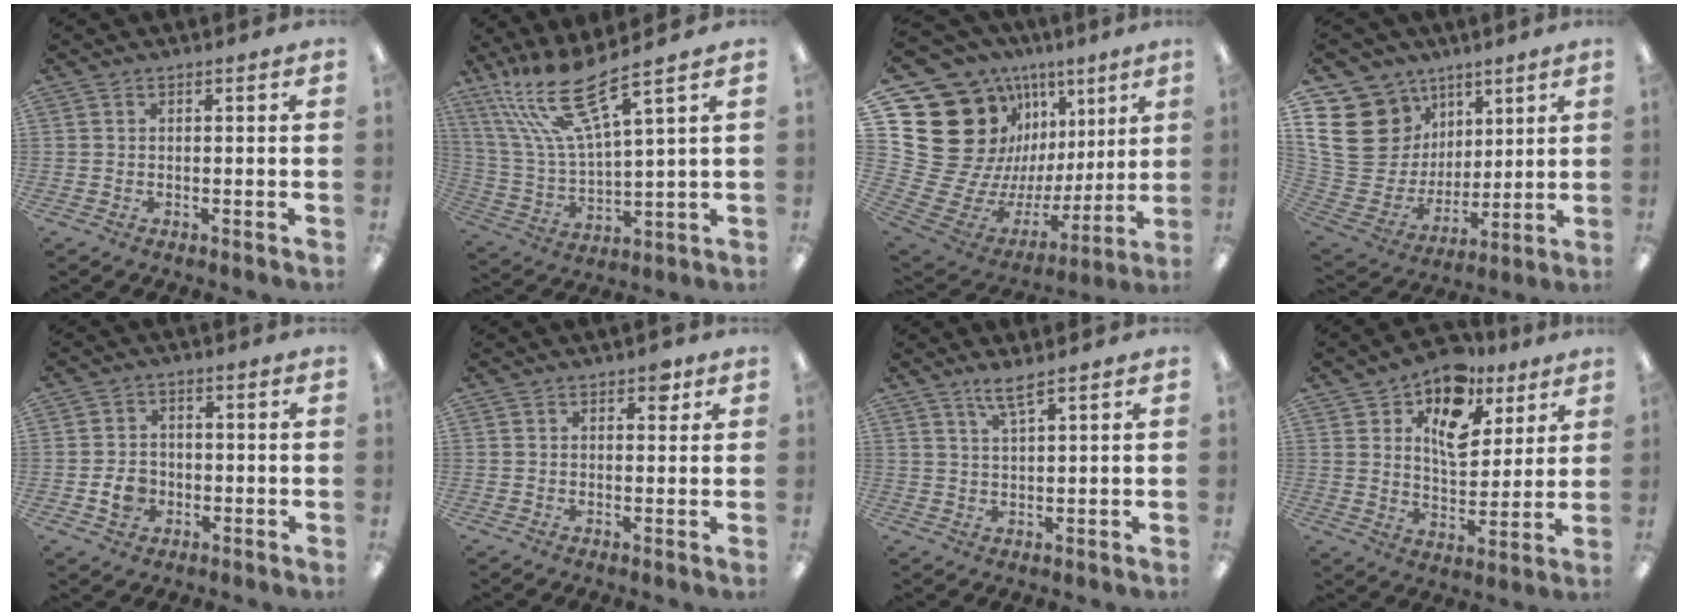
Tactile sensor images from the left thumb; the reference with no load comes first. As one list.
[{"total": 17.8, "force": [12.1, 3.4, 12.6], "torque": [-0.268, -0.056, 0.207]}, {"total": 26.3, "force": [9.0, 20.4, 14.0], "torque": [-0.255, -0.099, 0.224]}, {"total": 19.4, "force": [6.6, 16.3, 8.2], "torque": [-0.188, -0.042, 0.141]}, {"total": 5.4, "force": [-1.5, 4.5, 2.7], "torque": [-0.043, 0.007, -0.025]}, {"total": 3.1, "force": [1.7, 1.8, 1.9], "torque": [-0.008, -0.008, 0.022]}, {"total": 3.8, "force": [3.0, 0.3, 2.3], "torque": [-0.053, -0.007, 0.054]}, {"total": 14.1, "force": [8.0, 8.6, 7.8], "torque": [-0.115, -0.041, 0.143]}]